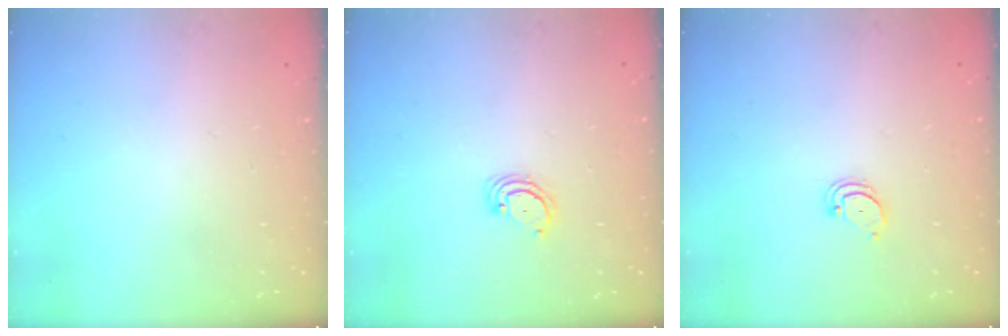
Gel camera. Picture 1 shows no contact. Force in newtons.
{"total": 3.3, "press": 3.3, "slide": 0.4}
{"total": 1.8, "press": 1.8, "slide": 0.2}